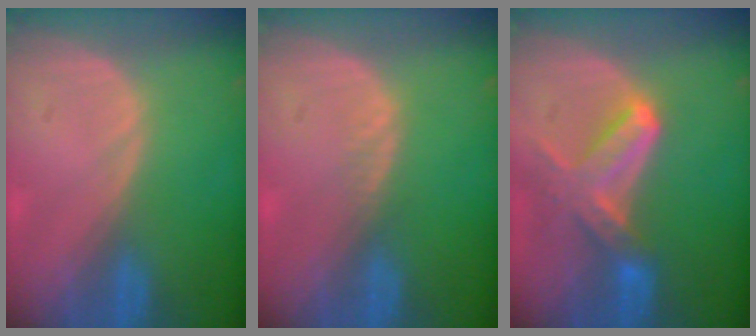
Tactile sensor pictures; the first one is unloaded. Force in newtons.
{"total": 0.9, "press": 0.9, "slide": 0.2}
{"total": 6.7, "press": 6.6, "slide": 1.3}